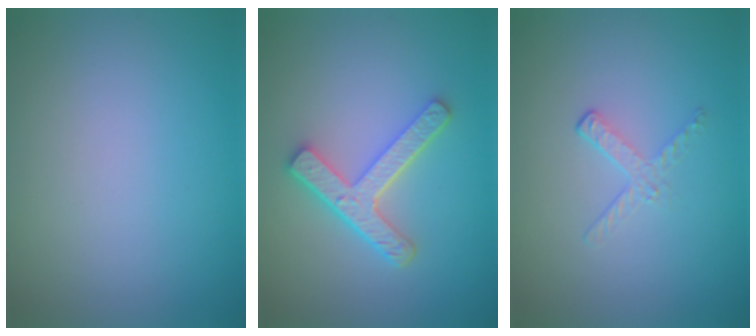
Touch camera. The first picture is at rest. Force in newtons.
{"total": 4.3, "press": 3.3, "slide": 2.7}
{"total": 1.2, "press": 0.4, "slide": 1.2}